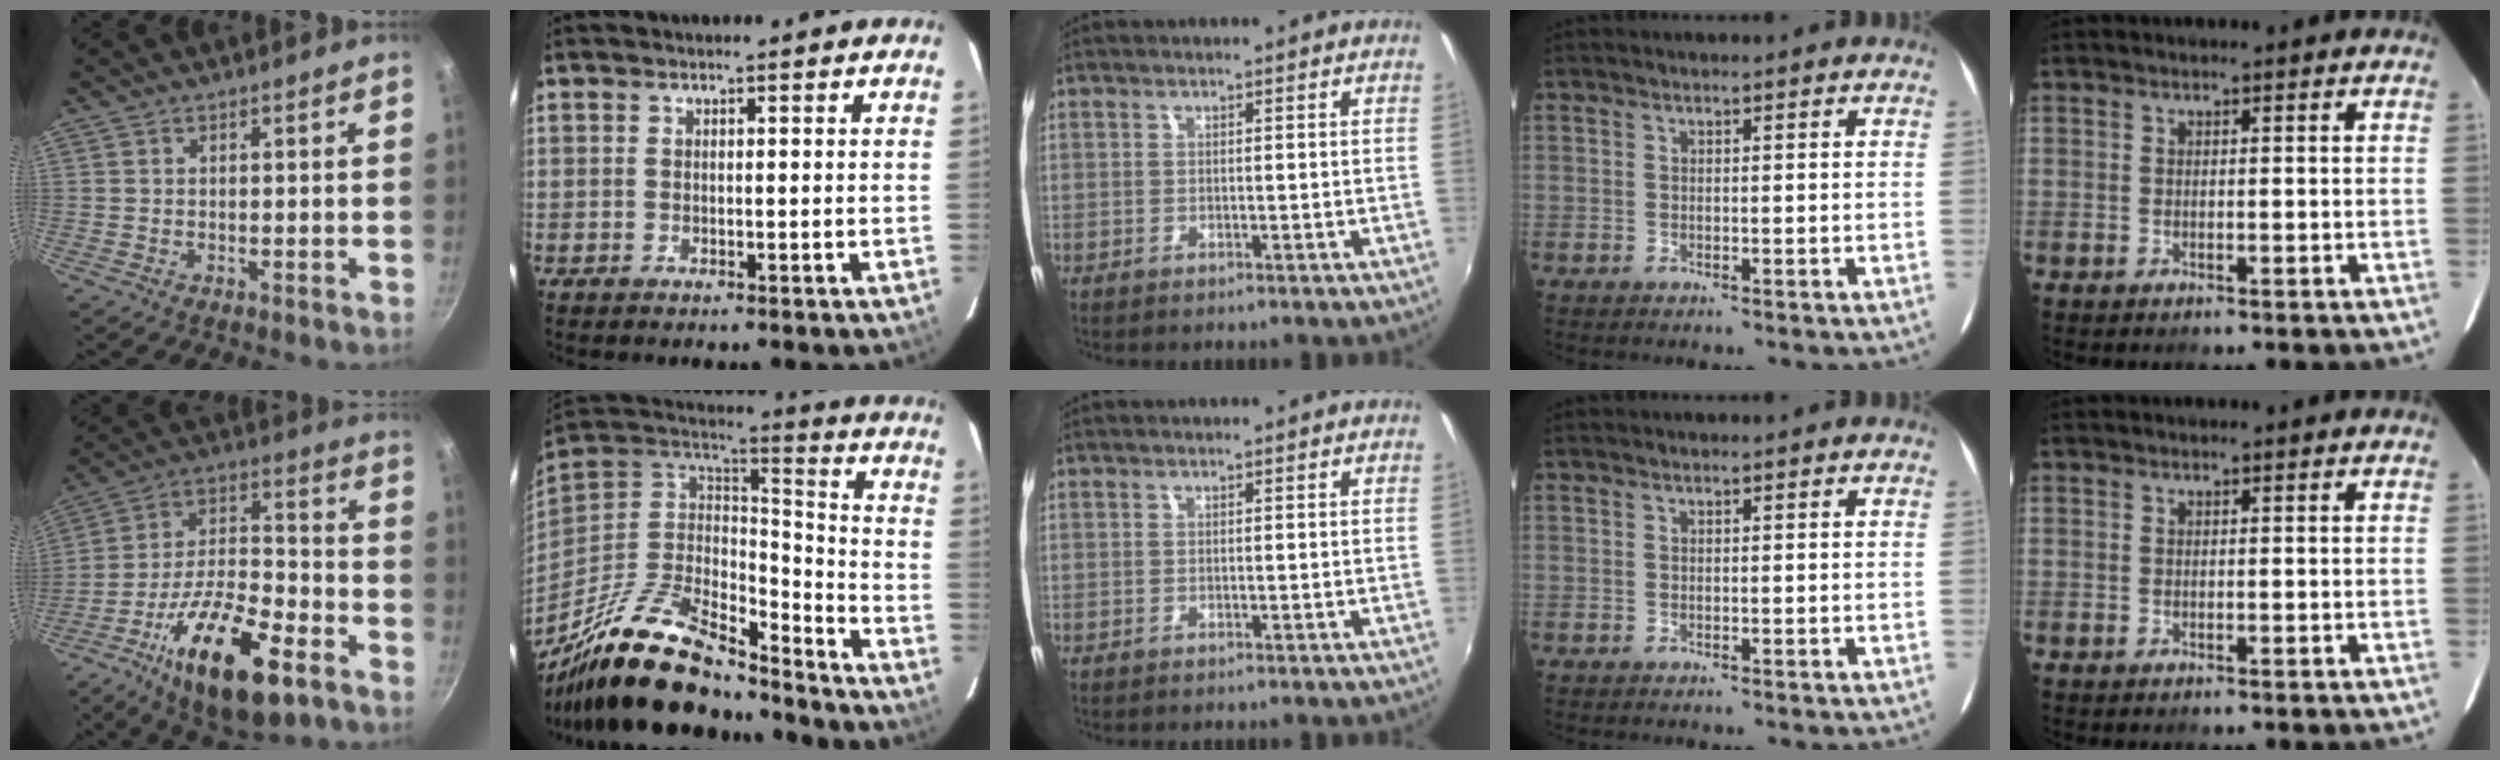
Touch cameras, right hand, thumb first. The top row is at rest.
{"thumb": {"total": 23.3, "force": [-11.9, 9.0, 17.9], "torque": [-0.283, 0.047, -0.204]}, "index": {"total": 26.9, "force": [-20.2, 9.8, 14.8], "torque": [-0.292, -0.009, -0.332]}}